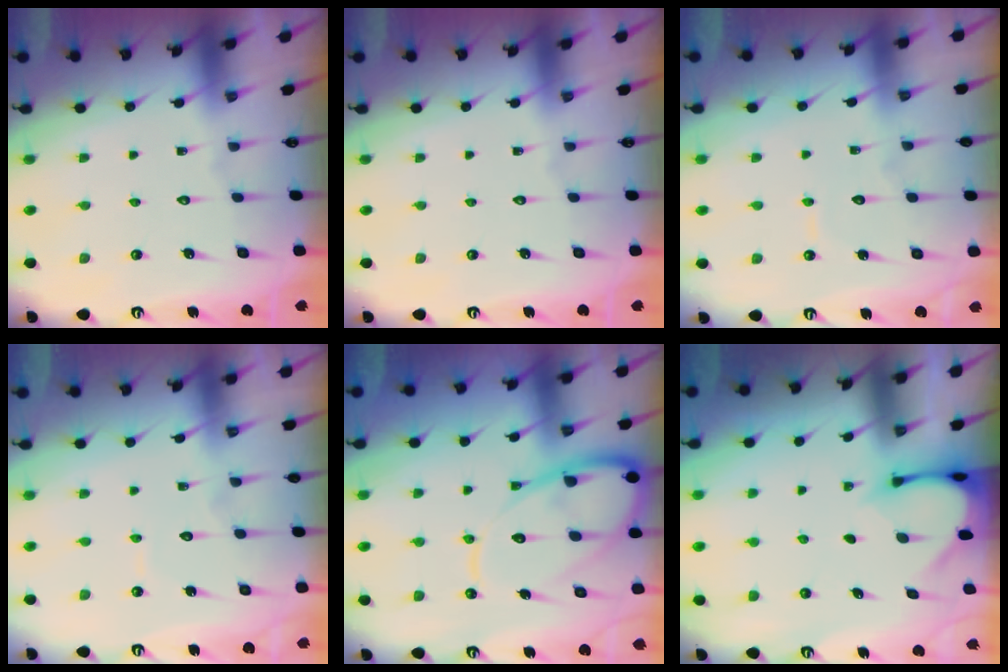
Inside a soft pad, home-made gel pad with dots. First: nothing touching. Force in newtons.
{"total": 0.0}
{"total": 4.3, "press": 4.3, "slide": 0.3}
{"total": 4.2, "press": 4.2, "slide": 0.4}
{"total": 13.7, "press": 13.6, "slide": 1.4}
{"total": 3.2, "press": 3.2, "slide": 0.3}